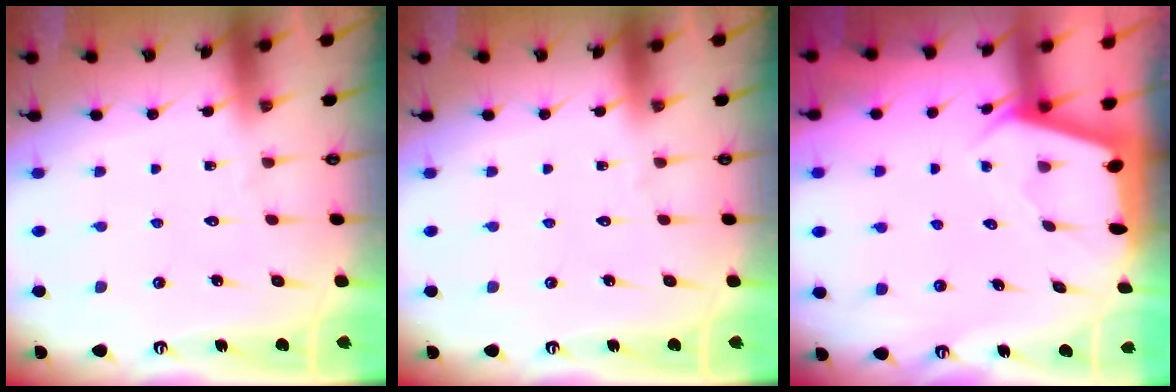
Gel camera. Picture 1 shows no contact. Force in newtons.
{"total": 0.0}
{"total": 2.1, "press": 2.0, "slide": 0.3}